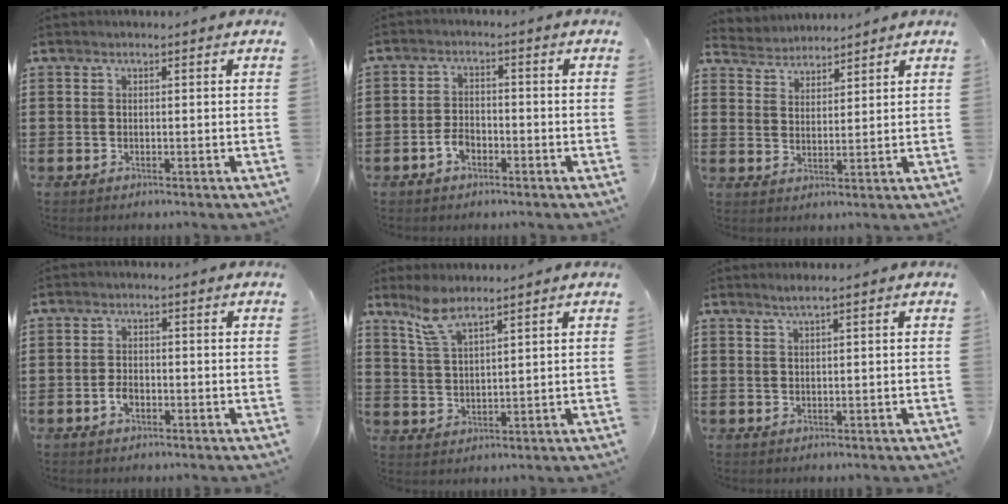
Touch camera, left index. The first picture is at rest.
{"total": 2.9, "force": [-1.6, 1.8, 1.8], "torque": [-0.041, 0.000, -0.032]}
{"total": 3.7, "force": [3.5, 0.6, -0.7], "torque": [-0.002, -0.013, 0.065]}
{"total": 2.2, "force": [-0.9, 1.3, 1.6], "torque": [-0.039, -0.001, -0.019]}
{"total": 5.5, "force": [4.3, 1.1, 3.2], "torque": [-0.075, -0.002, 0.078]}
{"total": 1.3, "force": [0.8, -0.1, 1.0], "torque": [-0.019, 0.000, 0.015]}